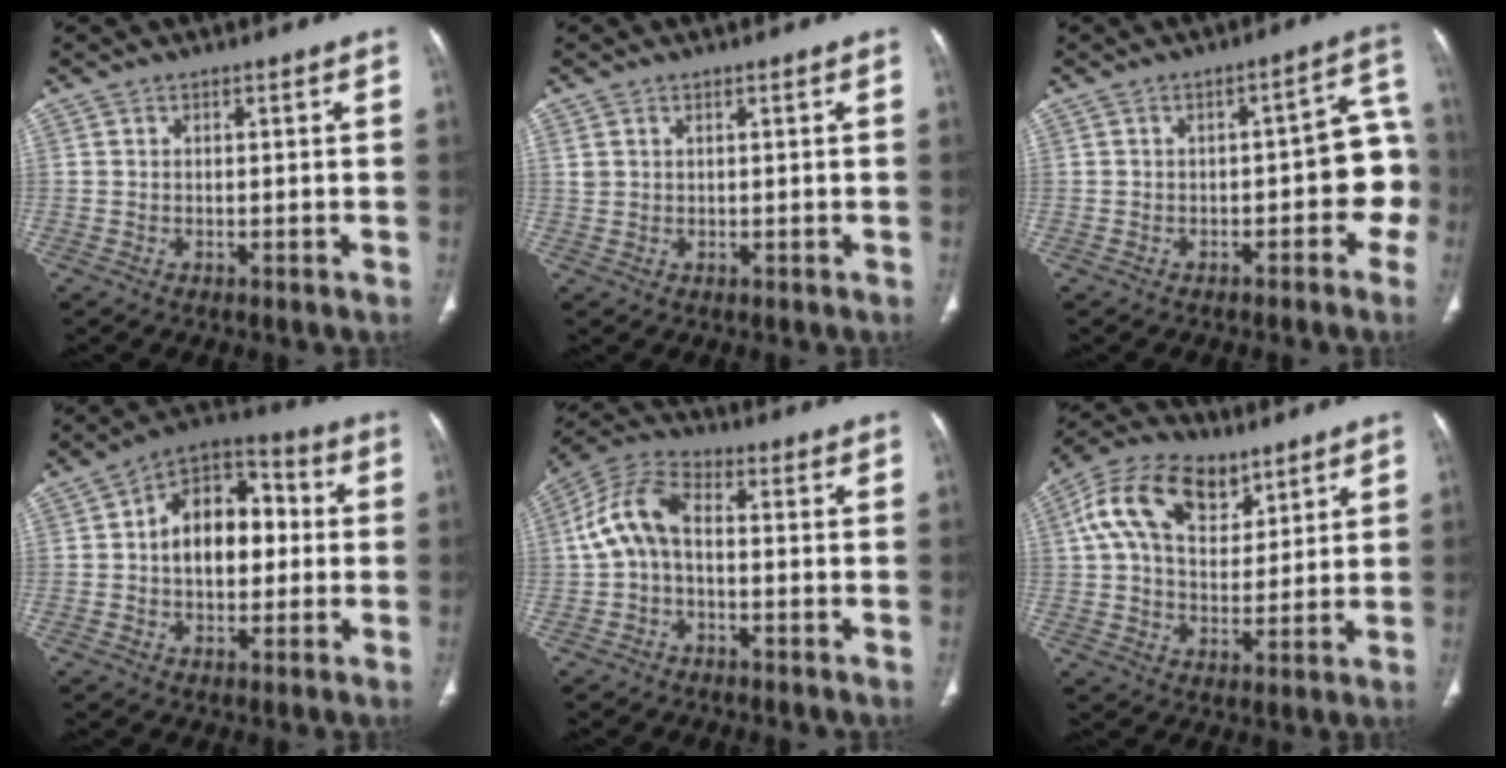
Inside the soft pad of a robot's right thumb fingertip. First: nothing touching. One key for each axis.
{"total": 1.3, "fx": 0.6, "fy": 1.0, "fz": 0.6, "tx": -0.011, "ty": 0.001, "tz": 0.016}
{"total": 9.3, "fx": -3.1, "fy": 4.8, "fz": 7.3, "tx": -0.050, "ty": 0.049, "tz": -0.042}
{"total": 14.1, "fx": 0.6, "fy": 9.4, "fz": 10.5, "tx": -0.118, "ty": 0.037, "tz": -0.002}
{"total": 9.0, "fx": -0.4, "fy": 5.2, "fz": 7.3, "tx": -0.150, "ty": 0.032, "tz": -0.018}
{"total": 16.1, "fx": 7.2, "fy": 10.1, "fz": 10.2, "tx": -0.164, "ty": -0.005, "tz": 0.124}